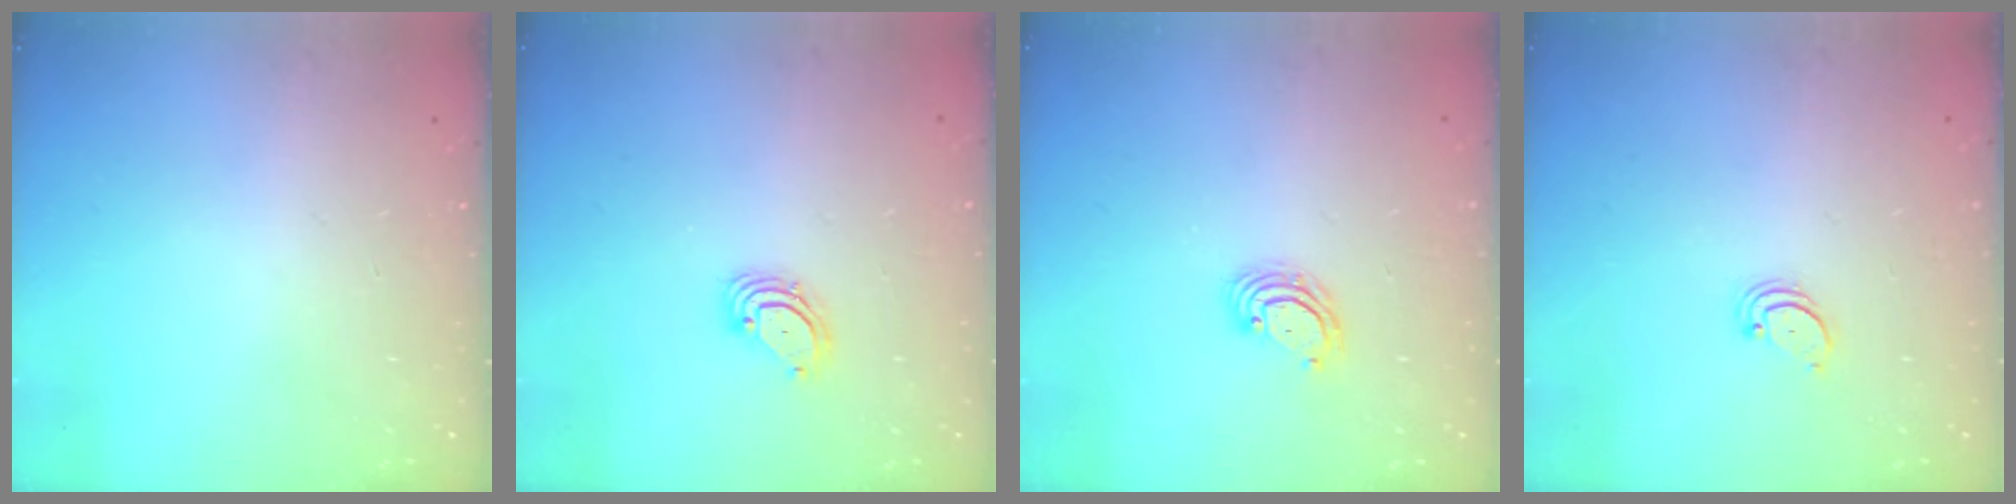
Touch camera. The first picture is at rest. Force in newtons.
{"total": 3.6, "press": 3.6, "slide": 0.3}
{"total": 4.2, "press": 4.2, "slide": 0.3}
{"total": 2.2, "press": 2.2, "slide": 0.2}